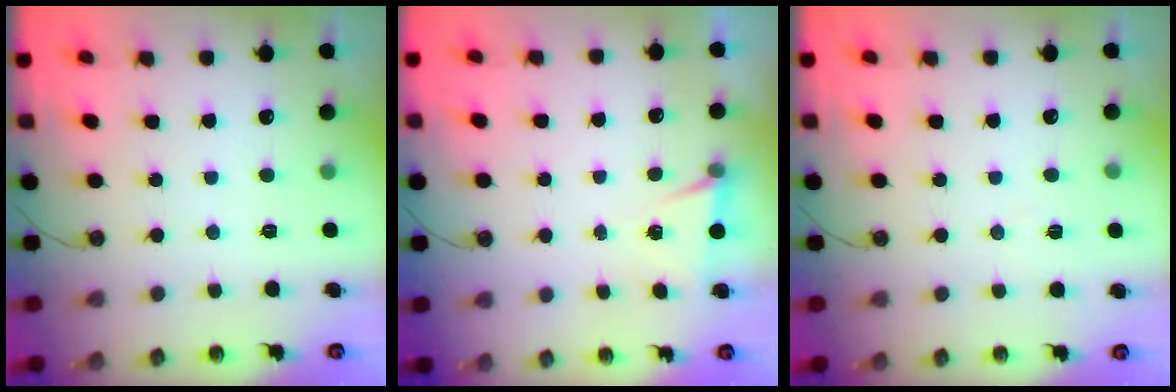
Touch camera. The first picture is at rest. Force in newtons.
{"total": 4.6, "press": 1.6, "slide": 4.3}
{"total": 6.0, "press": 4.5, "slide": 4.1}